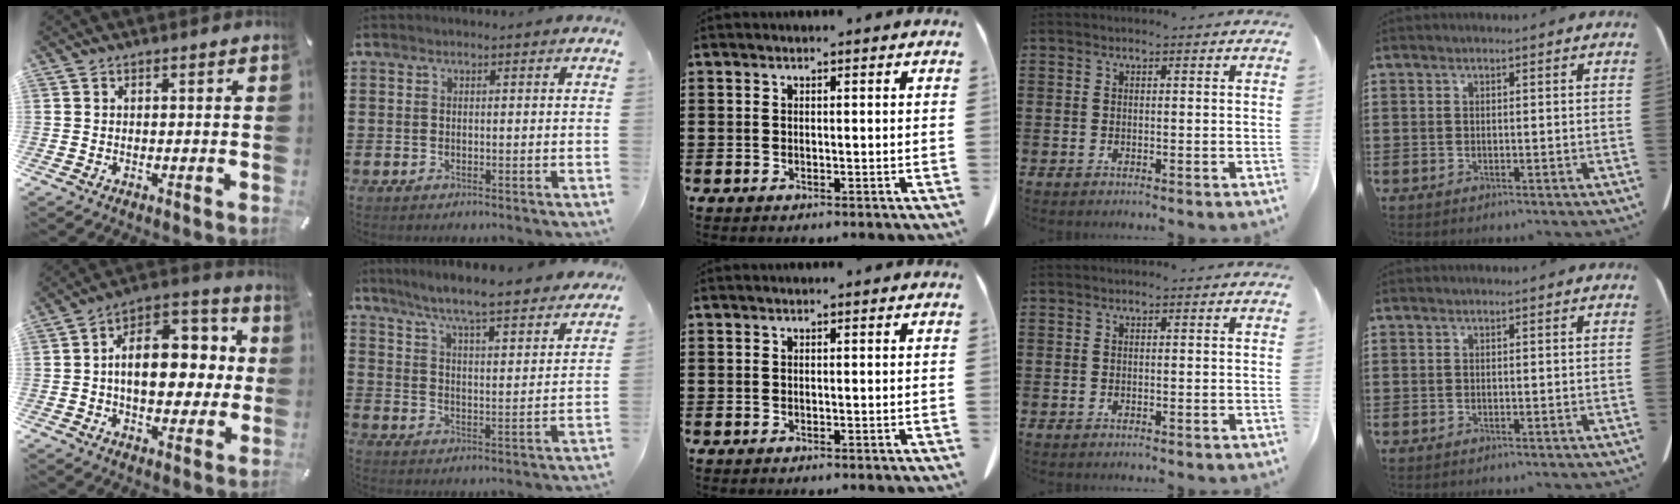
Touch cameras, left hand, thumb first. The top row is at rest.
{"thumb": {"total": 15.4, "force": [0.7, 10.5, 11.3], "torque": [-0.150, -0.003, 0.016]}, "index": {"total": 6.3, "force": [5.7, -0.6, 2.4], "torque": [-0.074, -0.047, 0.092]}}